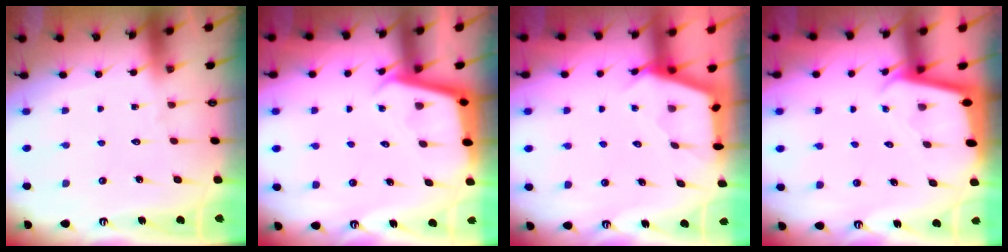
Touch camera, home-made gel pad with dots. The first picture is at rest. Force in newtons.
{"total": 3.3, "press": 3.3, "slide": 0.2}
{"total": 2.9, "press": 2.9, "slide": 0.4}
{"total": 1.9, "press": 1.9, "slide": 0.1}